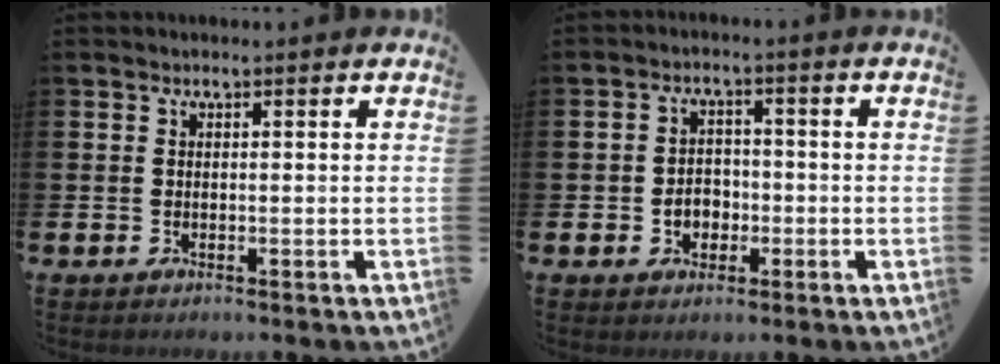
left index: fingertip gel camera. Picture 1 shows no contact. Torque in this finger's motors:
{"motor_torque": [0.37, 0.22, 0.07, 0.06]}